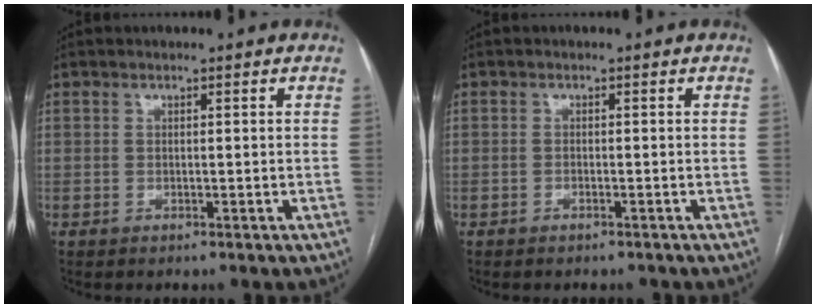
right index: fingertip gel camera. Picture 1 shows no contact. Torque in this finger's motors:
{"motor_torque": [0.18, -0.09, -0.11, -0.01]}